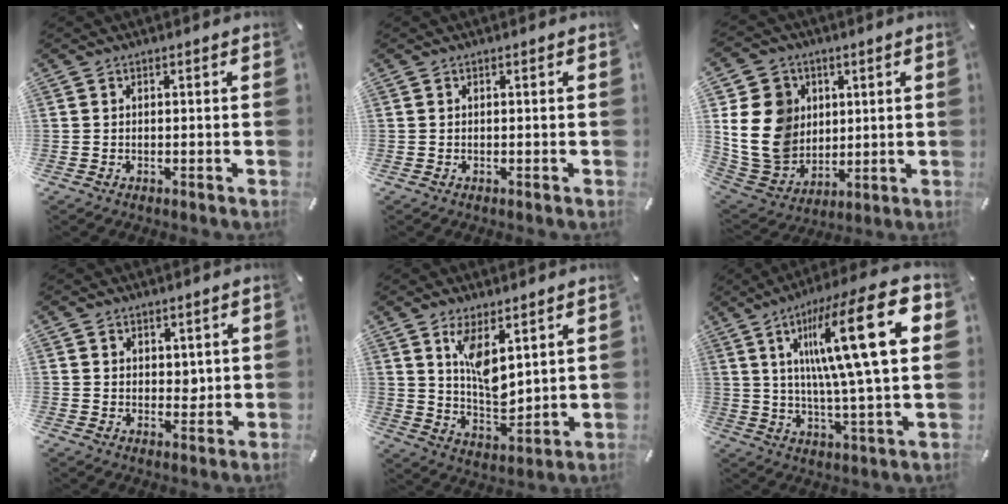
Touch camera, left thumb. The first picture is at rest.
{"total": 0.0}
{"total": 15.5, "force": [2.9, 13.7, 6.7], "torque": [-0.160, -0.015, 0.056]}
{"total": 3.9, "force": [2.0, 3.3, 0.5], "torque": [0.003, -0.008, 0.031]}
{"total": 10.0, "force": [5.1, 5.1, 6.9], "torque": [-0.129, -0.031, 0.089]}
{"total": 23.4, "force": [6.2, 4.1, 22.2], "torque": [-0.374, -0.023, 0.074]}